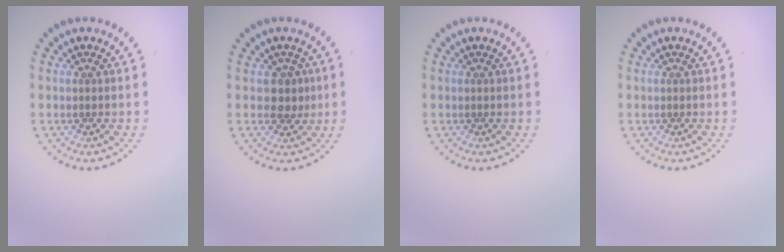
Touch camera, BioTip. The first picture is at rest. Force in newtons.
{"total": 2.1, "press": 1.9, "slide": 0.9}
{"total": 0.0}
{"total": 0.0}